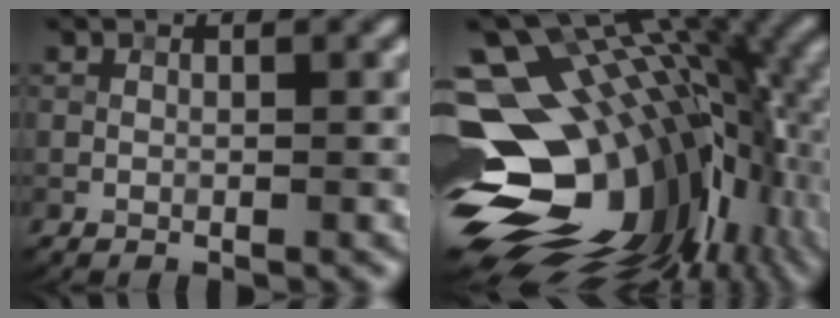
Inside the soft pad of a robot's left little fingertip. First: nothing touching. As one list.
[{"total": 19.1, "force": [-1.6, 12.3, 14.6], "torque": [-0.248, -0.019, -0.011]}]